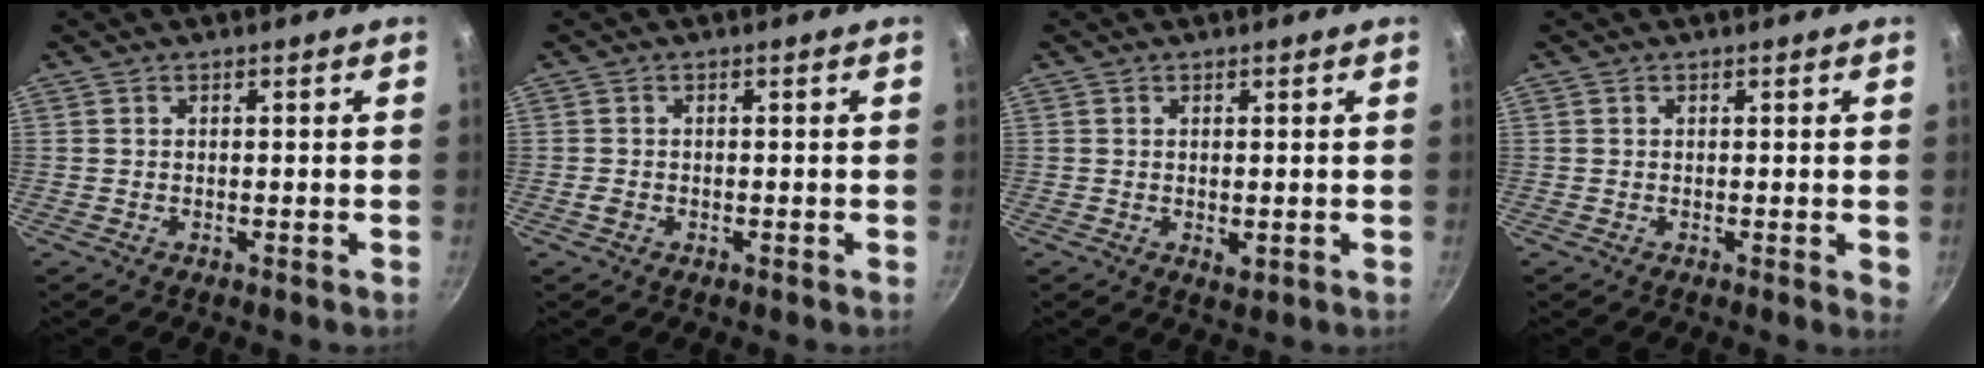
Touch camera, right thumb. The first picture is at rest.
{"total": 1.1, "force": [-0.5, 0.8, 0.6], "torque": [-0.014, 0.003, -0.011]}
{"total": 1.5, "force": [0.0, 0.8, 1.3], "torque": [-0.020, -0.004, 0.001]}
{"total": 1.4, "force": [0.1, 0.6, 1.2], "torque": [-0.010, -0.001, -0.001]}